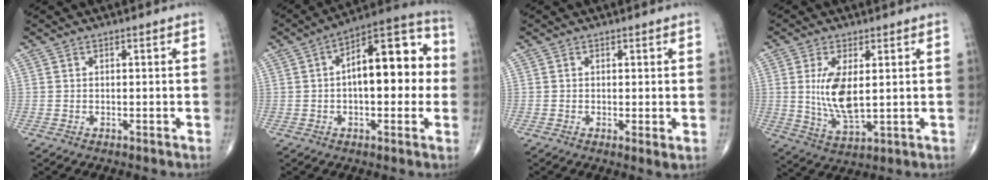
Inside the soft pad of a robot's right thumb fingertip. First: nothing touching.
{"total": 16.8, "force": [1.3, 7.7, 14.9], "torque": [-0.188, 0.039, 0.010]}
{"total": 1.7, "force": [-0.1, 0.2, 1.6], "torque": [-0.029, -0.008, -0.004]}
{"total": 9.4, "force": [1.3, 4.0, 8.4], "torque": [-0.167, -0.021, 0.035]}